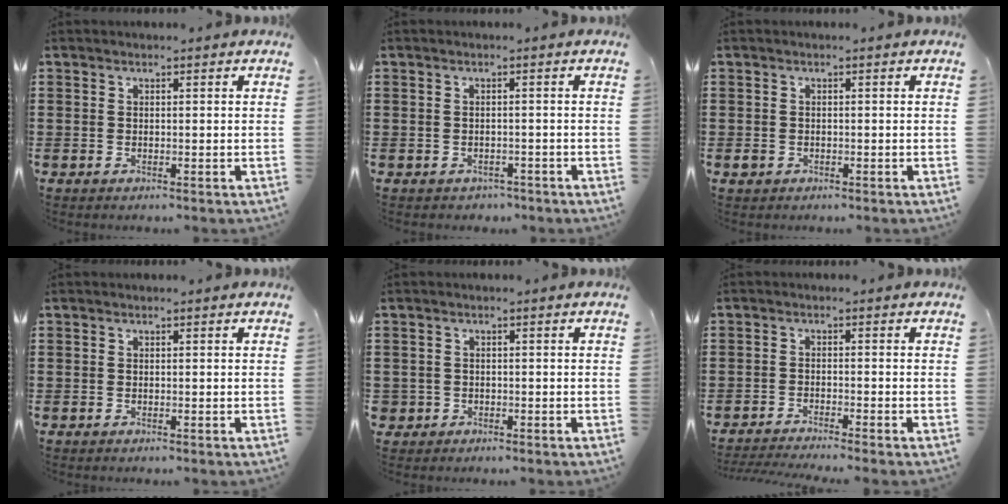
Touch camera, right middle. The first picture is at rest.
{"total": 0.8, "force": [-0.7, 0.4, -0.2], "torque": [-0.001, 0.001, -0.017]}
{"total": 1.0, "force": [-0.5, 0.9, 0.2], "torque": [-0.006, 0.001, -0.012]}
{"total": 0.0}
{"total": 1.3, "force": [-0.5, 1.2, 0.0], "torque": [-0.003, 0.003, -0.013]}
{"total": 1.9, "force": [-1.9, -0.2, 0.4], "torque": [-0.008, -0.001, -0.037]}